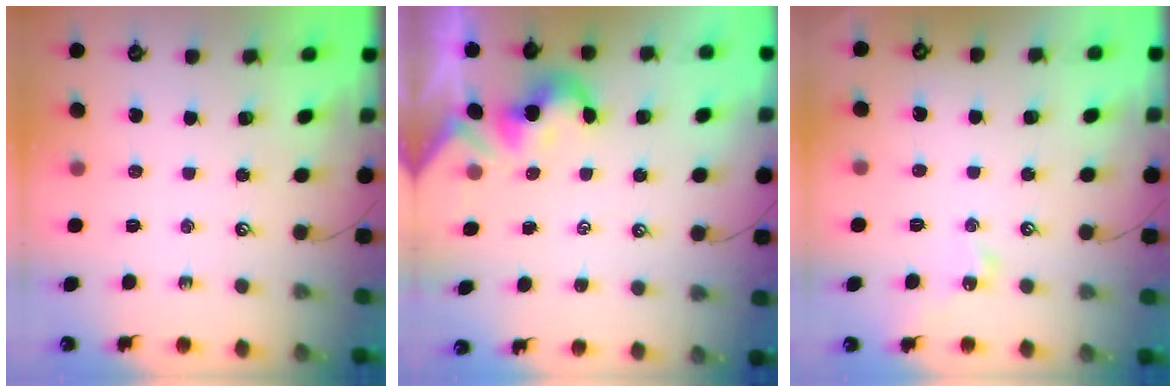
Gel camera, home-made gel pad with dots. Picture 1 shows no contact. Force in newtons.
{"total": 2.2, "press": 2.2, "slide": 0.4}
{"total": 1.5, "press": 1.4, "slide": 0.4}